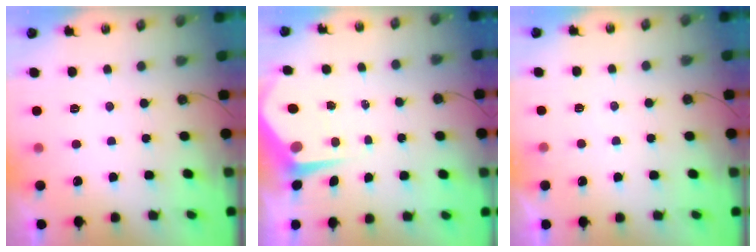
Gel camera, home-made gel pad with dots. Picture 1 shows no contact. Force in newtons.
{"total": 5.5, "press": 5.5, "slide": 0.5}
{"total": 2.8, "press": 2.7, "slide": 0.4}